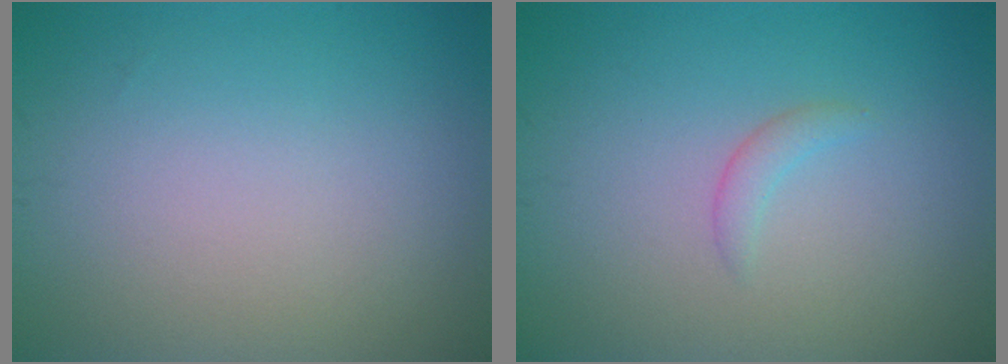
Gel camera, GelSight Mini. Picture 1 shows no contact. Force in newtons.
{"total": 1.1, "press": 1.1, "slide": 0.1}